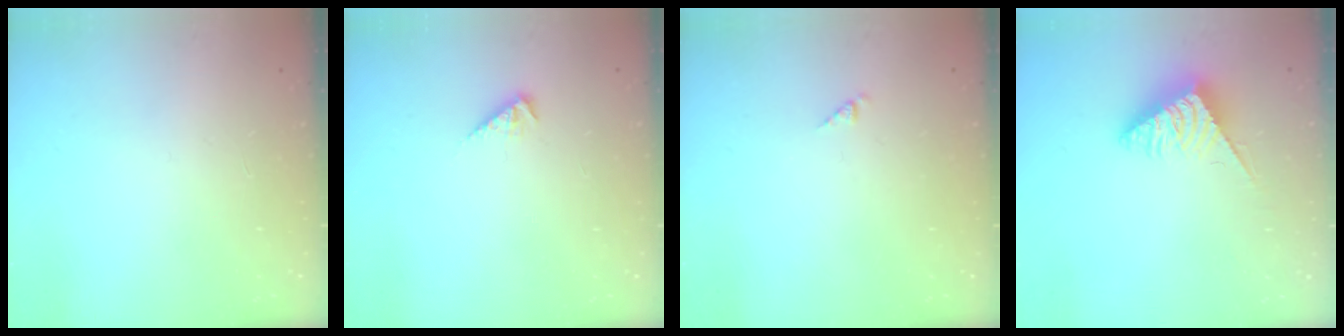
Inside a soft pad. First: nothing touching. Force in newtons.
{"total": 3.5, "press": 3.4, "slide": 0.6}
{"total": 0.8, "press": 0.8, "slide": 0.2}
{"total": 4.8, "press": 4.8, "slide": 0.5}